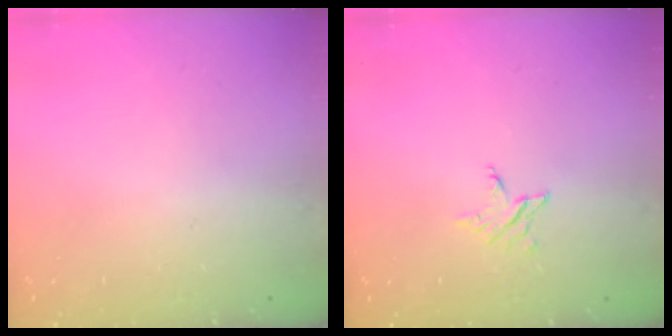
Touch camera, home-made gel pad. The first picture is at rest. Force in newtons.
{"total": 2.7, "press": 2.7, "slide": 0.2}